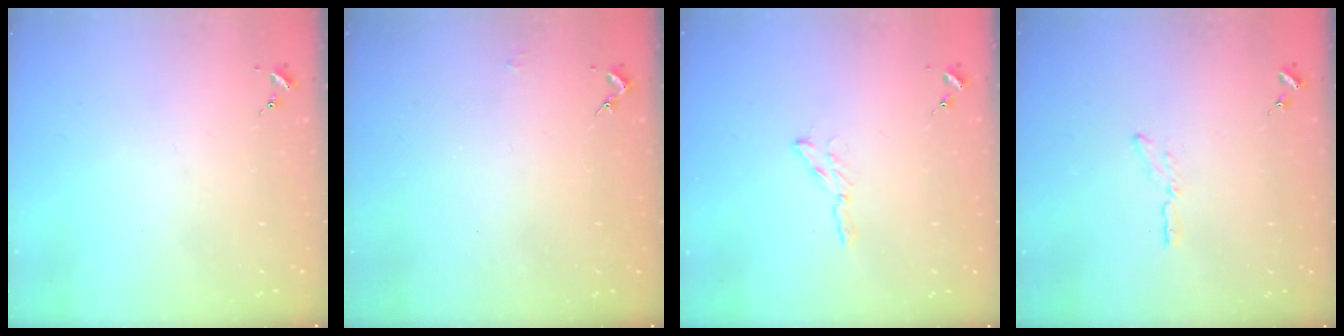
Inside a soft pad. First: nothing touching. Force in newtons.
{"total": 2.1, "press": 2.1, "slide": 0.3}
{"total": 2.9, "press": 2.9, "slide": 0.3}
{"total": 3.3, "press": 3.3, "slide": 0.3}